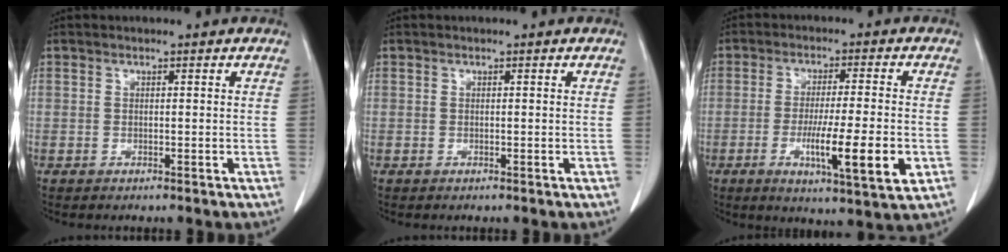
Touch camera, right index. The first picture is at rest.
{"total": 0.0}
{"total": 11.4, "force": [-3.1, 0.5, 10.9], "torque": [-0.176, -0.026, -0.051]}